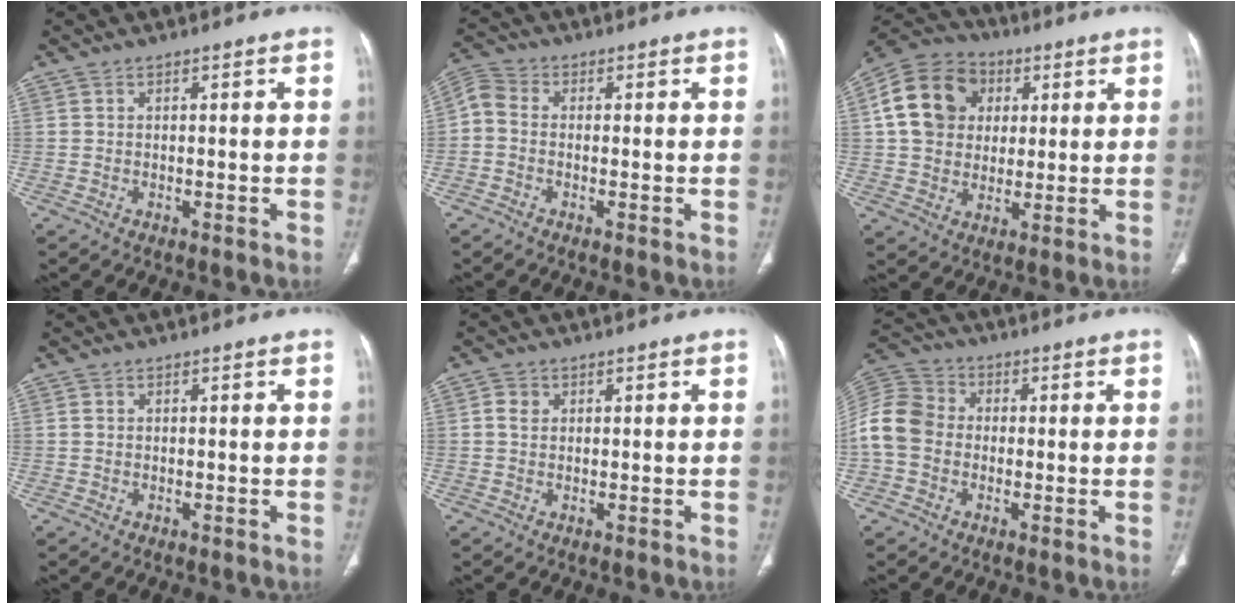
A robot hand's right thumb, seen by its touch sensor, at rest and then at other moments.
{"total": 4.3, "force": [-0.7, 3.1, 2.8], "torque": [-0.061, 0.014, -0.027]}
{"total": 15.1, "force": [3.4, 12.5, 7.8], "torque": [-0.126, 0.011, 0.053]}
{"total": 0.7, "force": [0.2, 0.6, 0.3], "torque": [-0.003, 0.001, 0.004]}
{"total": 2.1, "force": [0.5, 1.8, 1.0], "torque": [-0.011, 0.002, 0.009]}
{"total": 10.4, "force": [-1.0, 8.7, 5.7], "torque": [-0.113, 0.032, -0.030]}